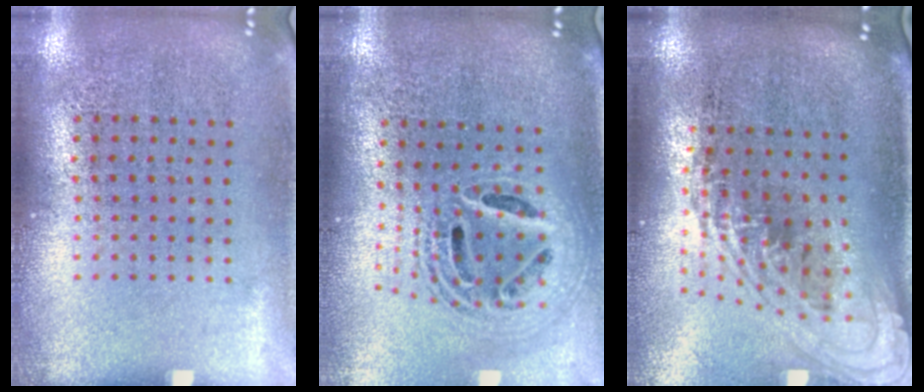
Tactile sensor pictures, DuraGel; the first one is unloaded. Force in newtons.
{"total": 2.1, "press": 1.7, "slide": 1.2}
{"total": 2.3, "press": 1.7, "slide": 1.6}